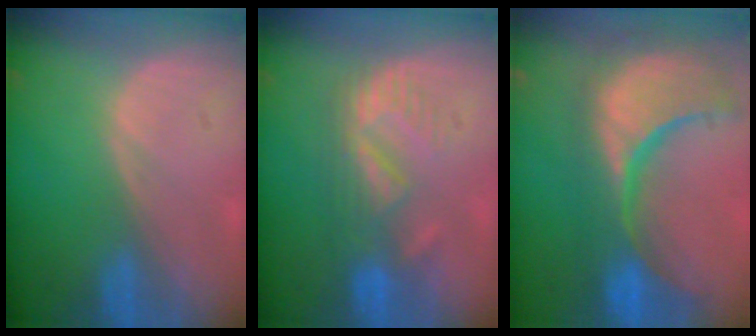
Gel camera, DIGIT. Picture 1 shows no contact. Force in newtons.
{"total": 6.0, "press": 5.8, "slide": 1.5}
{"total": 15.3, "press": 12.2, "slide": 9.3}